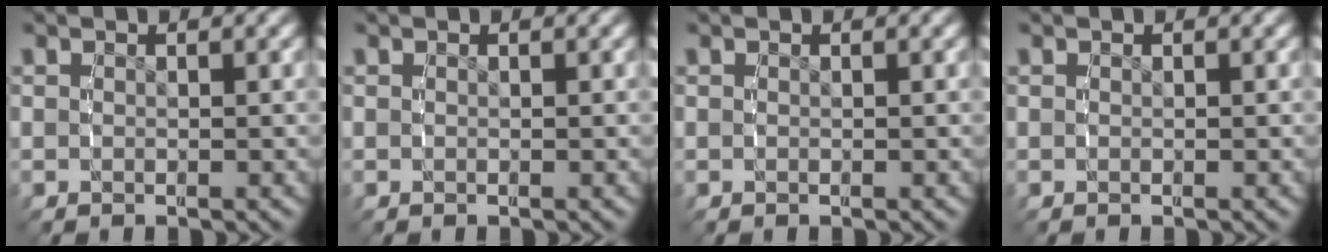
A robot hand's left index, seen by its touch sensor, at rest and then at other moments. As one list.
[{"total": 0.0}, {"total": 0.0}, {"total": 0.0}]